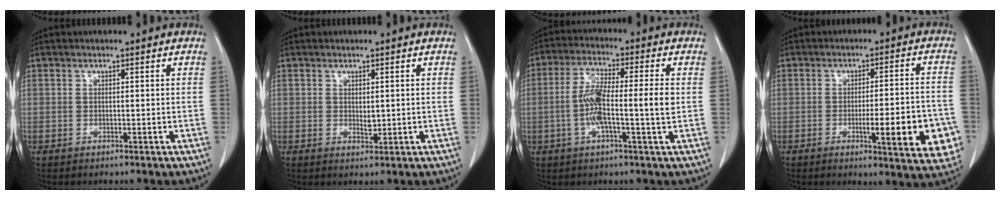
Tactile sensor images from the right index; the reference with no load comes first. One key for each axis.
{"total": 1.4, "fx": 0.2, "fy": 0.7, "fz": 1.2, "tx": -0.020, "ty": -0.006, "tz": 0.008}
{"total": 9.0, "fx": -0.9, "fy": 0.7, "fz": 8.9, "tx": -0.174, "ty": 0.012, "tz": -0.025}
{"total": 12.7, "fx": -4.1, "fy": 2.3, "fz": 11.8, "tx": -0.118, "ty": 0.006, "tz": -0.045}